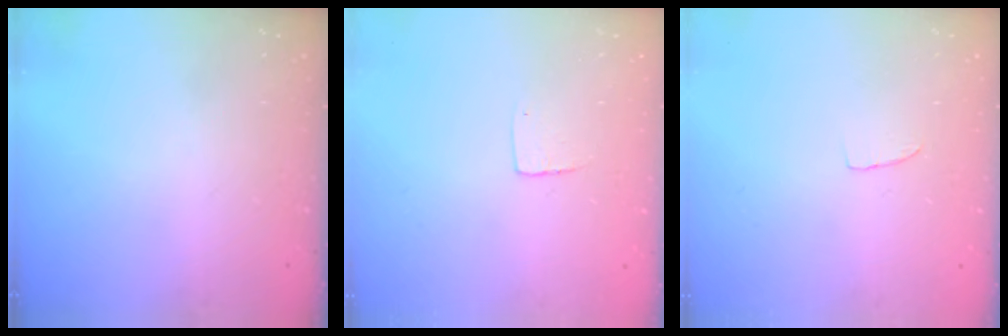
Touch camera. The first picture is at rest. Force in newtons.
{"total": 3.9, "press": 3.8, "slide": 0.3}
{"total": 3.5, "press": 3.5, "slide": 0.2}